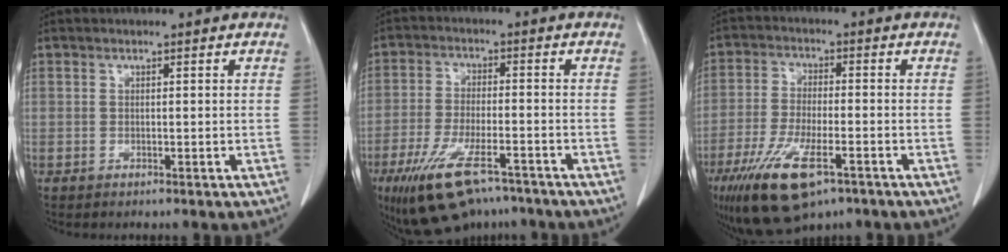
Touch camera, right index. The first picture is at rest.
{"total": 12.6, "force": [-8.6, 4.1, 8.3], "torque": [-0.160, -0.013, -0.144]}
{"total": 12.6, "force": [-7.1, 3.8, 9.6], "torque": [-0.185, -0.022, -0.120]}